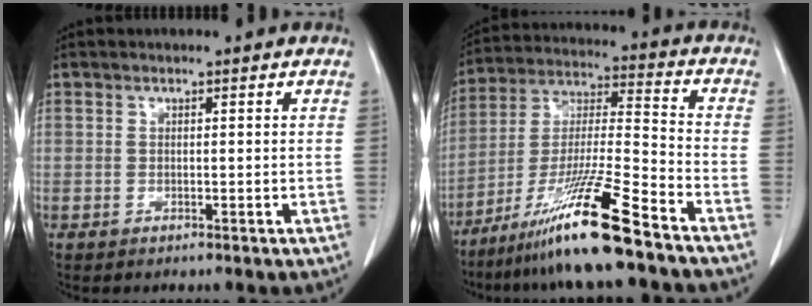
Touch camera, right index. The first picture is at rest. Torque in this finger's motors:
{"motor_torque": [1.12, -1.02, 0.40, 0.13]}